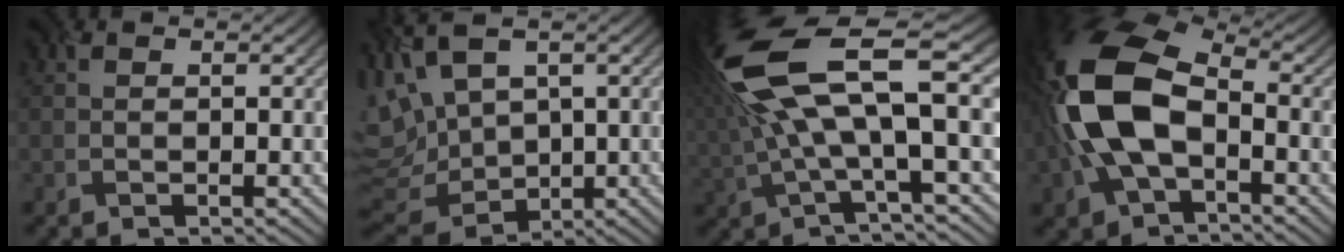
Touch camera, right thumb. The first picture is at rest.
{"total": 11.6, "force": [2.6, 7.1, 8.8], "torque": [-0.223, -0.015, 0.064]}
{"total": 14.0, "force": [2.9, 4.3, 13.0], "torque": [-0.276, -0.002, 0.058]}
{"total": 14.2, "force": [-1.7, 8.3, 11.4], "torque": [-0.271, 0.000, -0.046]}